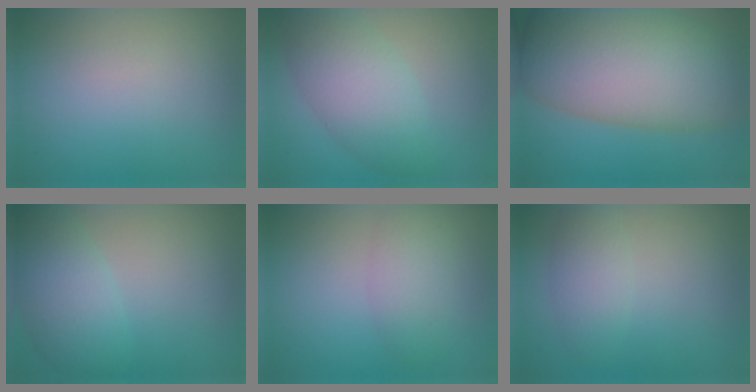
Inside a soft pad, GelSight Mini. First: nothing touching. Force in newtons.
{"total": 5.6, "press": 5.6, "slide": 0.2}
{"total": 13.6, "press": 13.6, "slide": 0.7}
{"total": 4.8, "press": 4.8, "slide": 0.2}
{"total": 2.8, "press": 2.8, "slide": 0.2}
{"total": 2.4, "press": 2.4, "slide": 0.1}